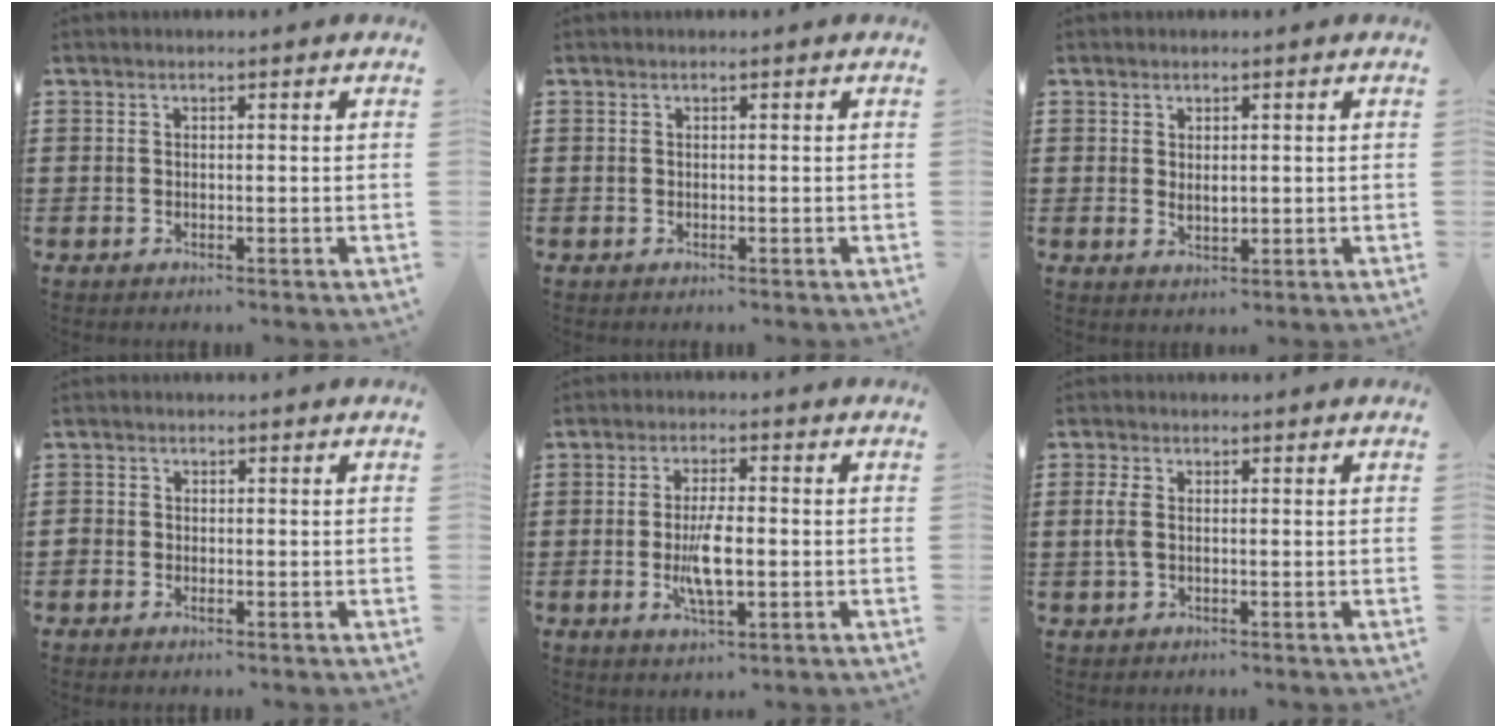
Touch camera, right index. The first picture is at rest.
{"total": 0.0}
{"total": 1.6, "force": [0.5, 0.9, 1.3], "torque": [-0.025, 0.003, 0.009]}
{"total": 1.0, "force": [-0.5, 0.7, 0.4], "torque": [-0.008, 0.000, -0.010]}
{"total": 6.5, "force": [-1.1, 2.2, 6.0], "torque": [-0.124, -0.004, -0.023]}
{"total": 2.7, "force": [-0.1, 1.5, 2.3], "torque": [-0.068, -0.003, -0.009]}